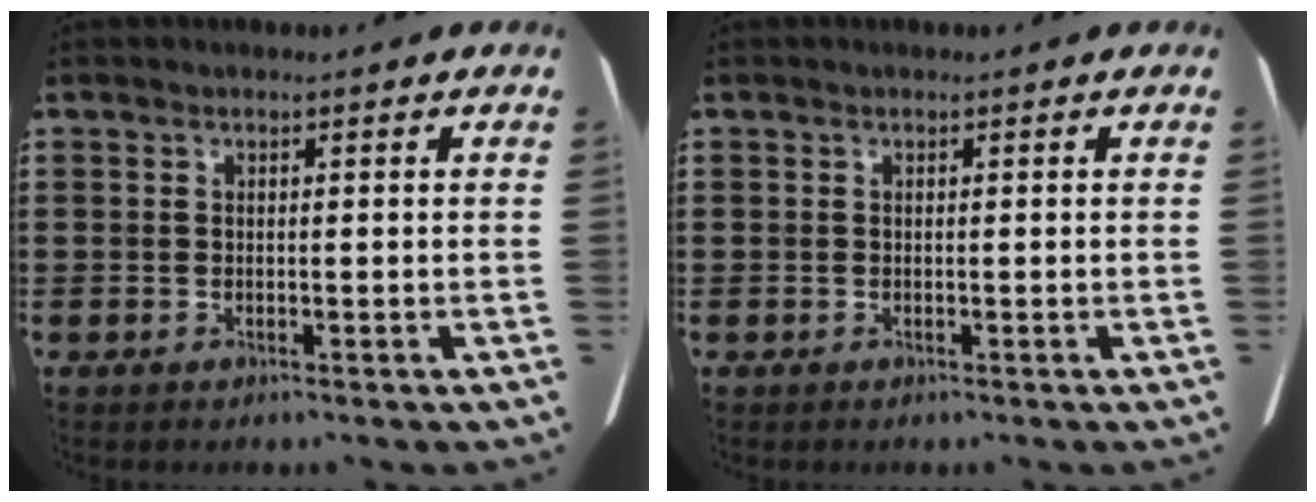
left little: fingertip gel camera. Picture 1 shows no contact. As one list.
[{"total": 0.0}]